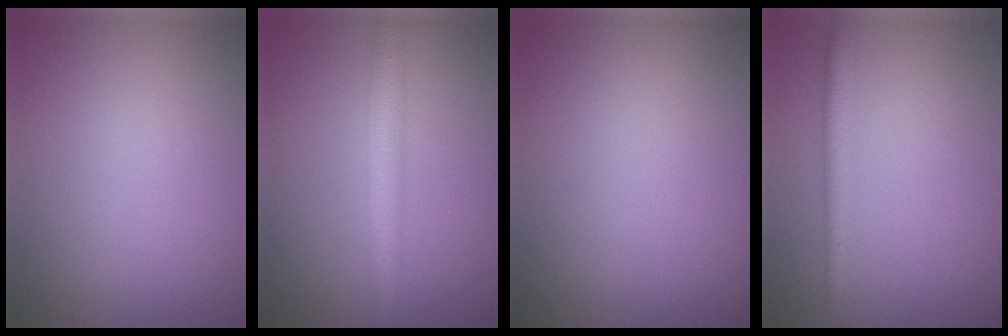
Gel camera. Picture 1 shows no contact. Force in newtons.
{"total": 4.0, "press": 4.0, "slide": 0.0}
{"total": 0.0}
{"total": 1.6, "press": 1.6, "slide": 0.1}